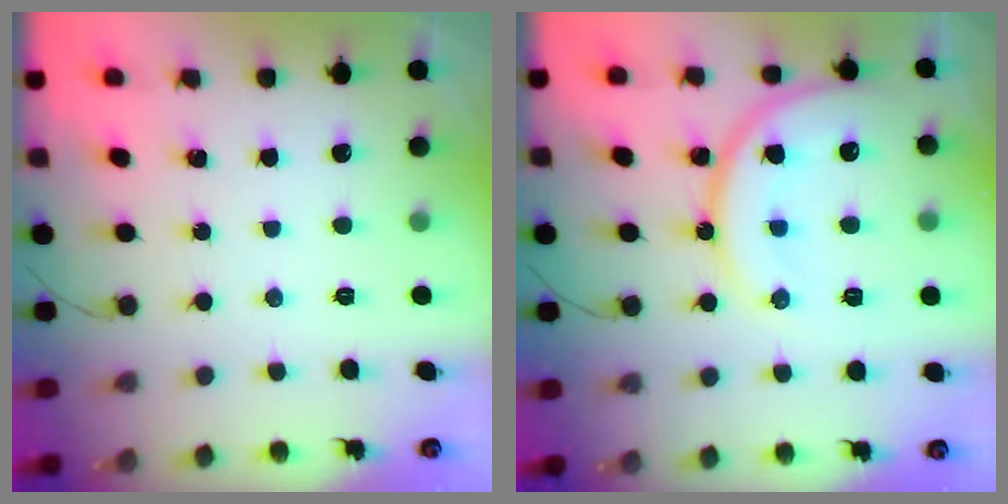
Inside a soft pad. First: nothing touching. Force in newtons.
{"total": 16.2, "press": 16.2, "slide": 1.1}